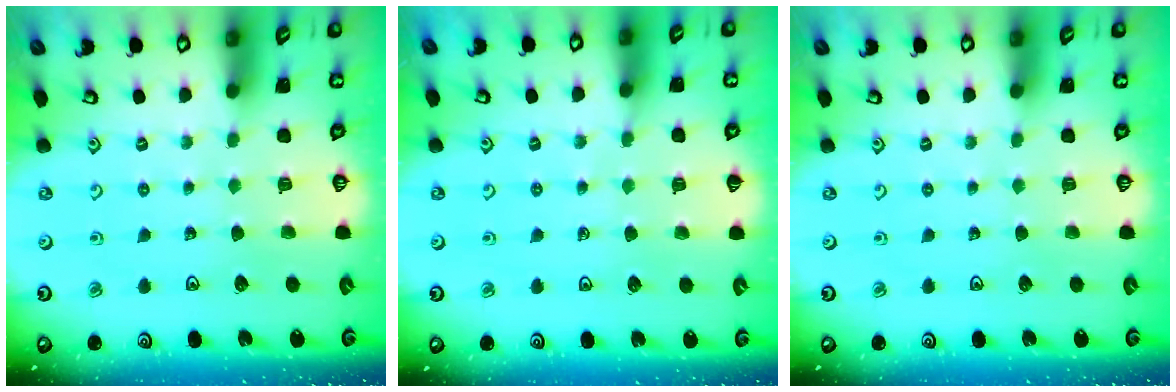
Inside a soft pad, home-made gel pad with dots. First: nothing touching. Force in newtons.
{"total": 3.0, "press": 3.0, "slide": 0.3}
{"total": 0.0}